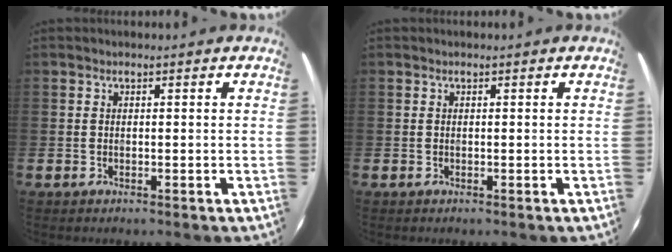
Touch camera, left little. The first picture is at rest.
{"total": 0.0}